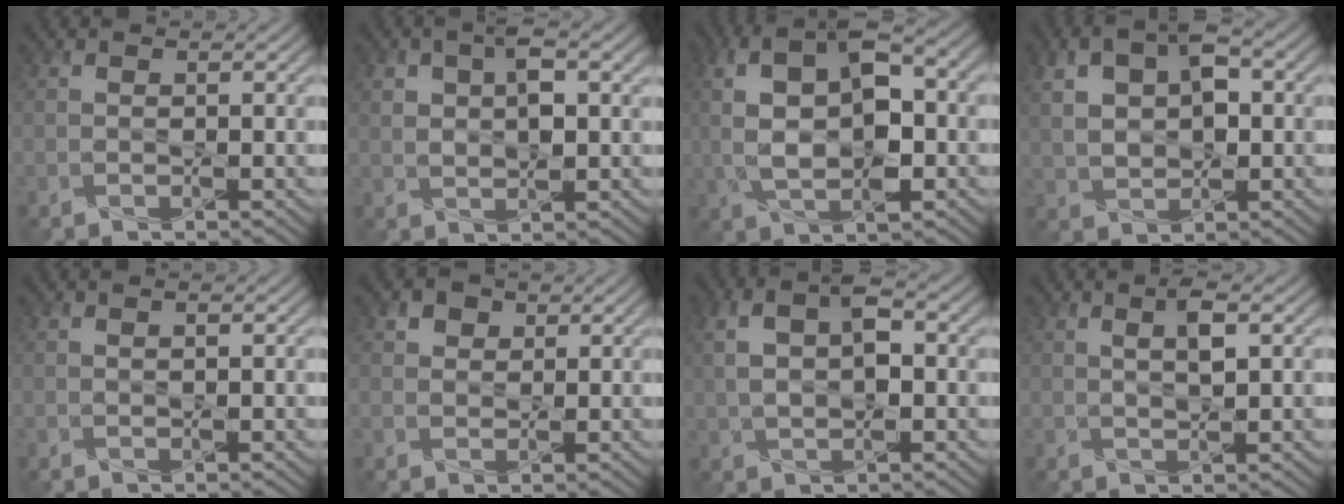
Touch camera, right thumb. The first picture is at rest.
{"total": 5.4, "force": [1.5, 2.7, 4.5], "torque": [-0.089, 0.002, 0.028]}
{"total": 11.2, "force": [0.7, 5.6, 9.7], "torque": [-0.200, 0.002, 0.014]}
{"total": 7.6, "force": [1.6, 4.4, 5.9], "torque": [-0.120, 0.010, 0.027]}
{"total": 0.5, "force": [0.2, 0.1, 0.5], "torque": [-0.009, 0.002, 0.003]}
{"total": 2.2, "force": [1.1, 1.6, 0.9], "torque": [-0.019, -0.001, 0.018]}
{"total": 6.2, "force": [0.9, 3.2, 5.3], "torque": [-0.116, 0.008, 0.016]}
{"total": 2.8, "force": [1.0, 0.6, 2.6], "torque": [-0.051, 0.004, 0.019]}